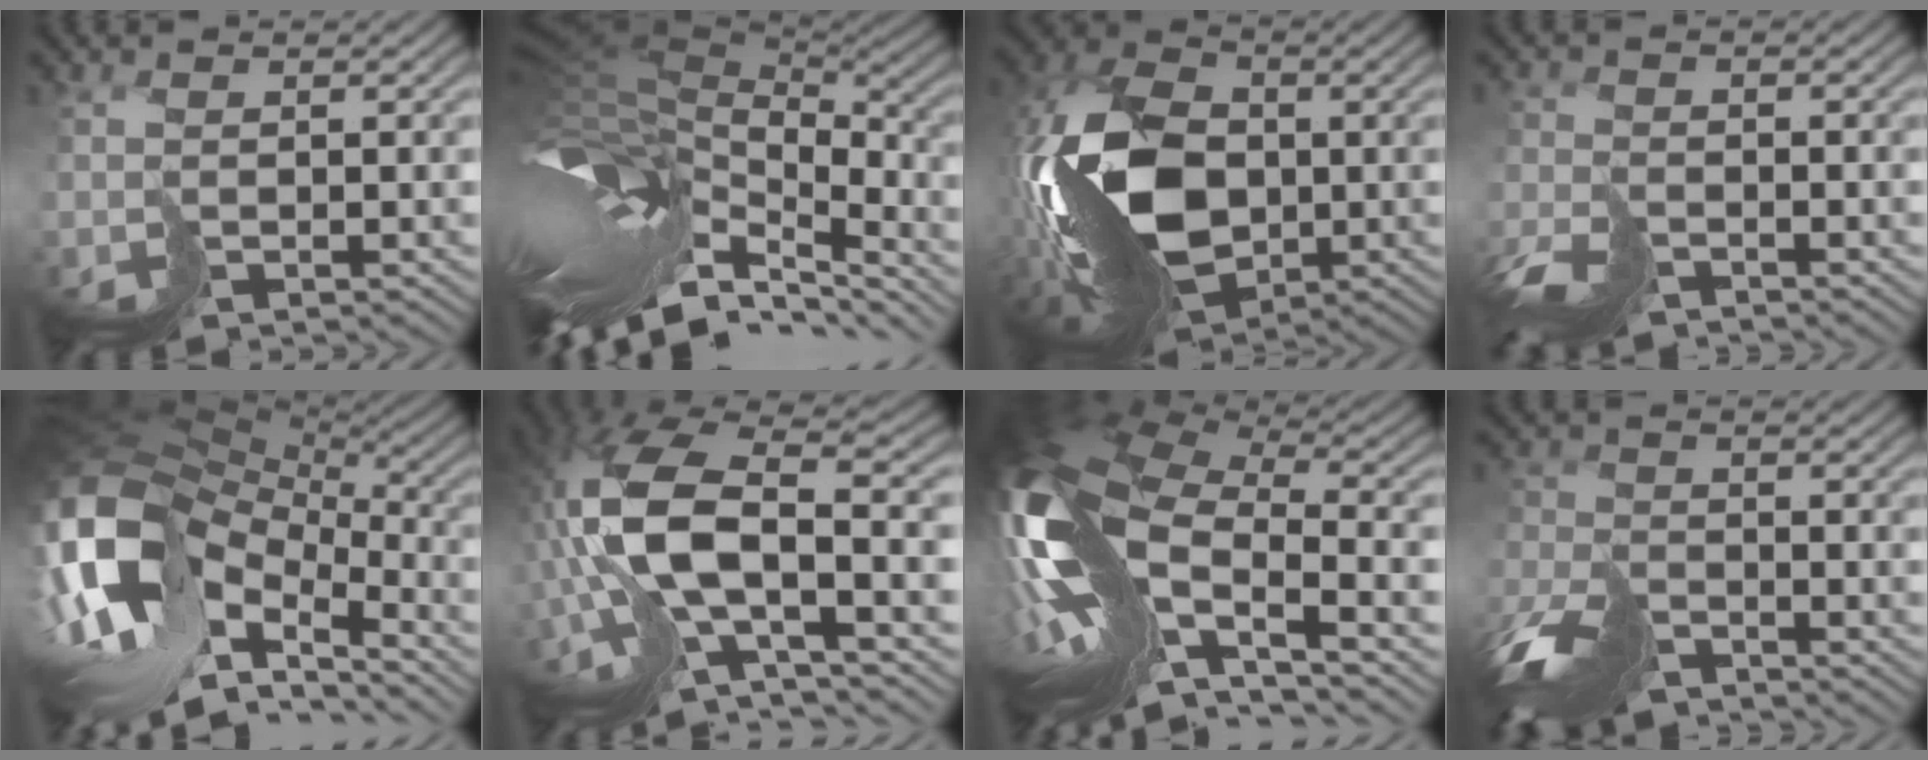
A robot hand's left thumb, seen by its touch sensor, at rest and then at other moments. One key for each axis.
{"total": 14.7, "fx": -5.9, "fy": 8.1, "fz": 10.8, "tx": -0.236, "ty": -0.004, "tz": -0.091}
{"total": 15.9, "fx": -2.5, "fy": 10.2, "fz": 11.9, "tx": -0.260, "ty": -0.002, "tz": -0.056}
{"total": 5.6, "fx": -4.8, "fy": 2.1, "fz": 2.1, "tx": -0.052, "ty": -0.017, "tz": -0.102}
{"total": 17.3, "fx": -5.3, "fy": 11.4, "fz": 11.9, "tx": -0.271, "ty": -0.034, "tz": -0.067}
{"total": 15.4, "fx": -1.6, "fy": 7.4, "fz": 13.4, "tx": -0.302, "ty": -0.008, "tz": -0.021}
{"total": 19.5, "fx": -4.0, "fy": 10.3, "fz": 16.1, "tx": -0.357, "ty": -0.028, "tz": -0.045}
{"total": 9.2, "fx": -7.3, "fy": 3.6, "fz": 4.3, "tx": -0.105, "ty": -0.021, "tz": -0.150}